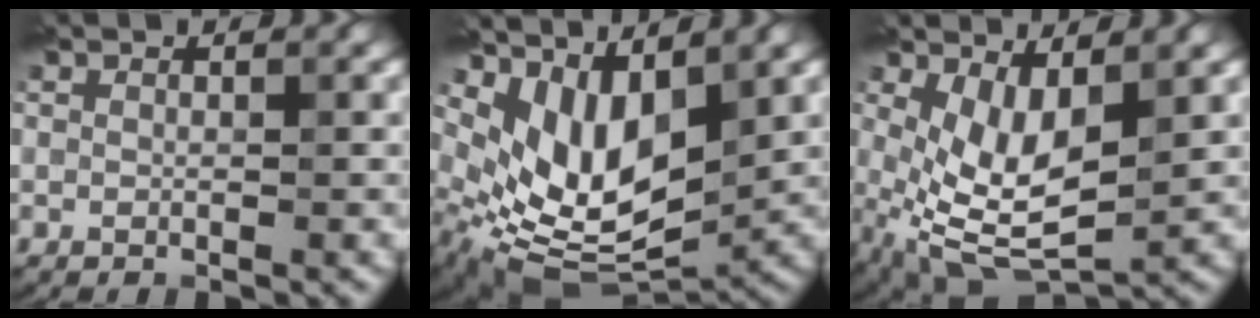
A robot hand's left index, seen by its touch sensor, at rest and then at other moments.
{"total": 8.6, "force": [2.4, 4.8, 6.7], "torque": [-0.128, -0.024, 0.051]}
{"total": 7.1, "force": [0.8, 3.5, 6.1], "torque": [-0.128, -0.011, 0.017]}